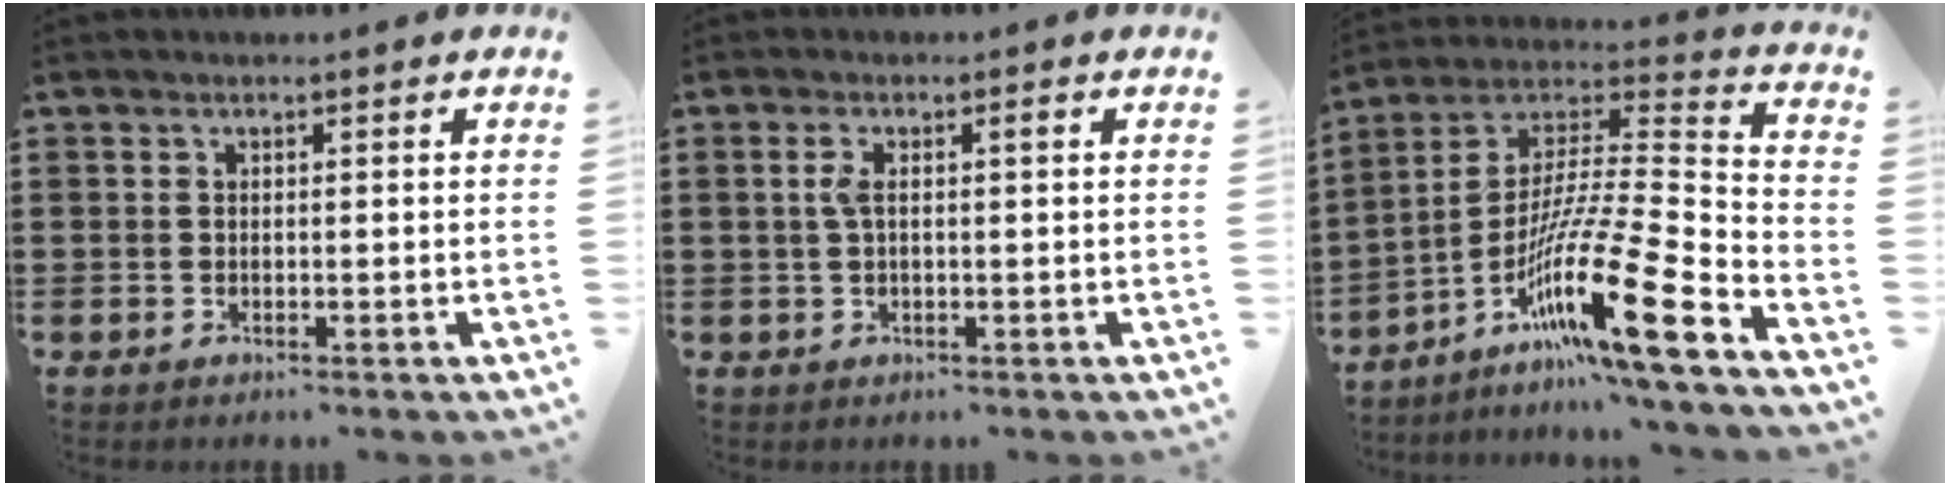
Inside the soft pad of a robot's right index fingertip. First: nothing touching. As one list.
[{"total": 2.7, "force": [0.3, 0.5, 2.6], "torque": [-0.057, -0.003, 0.000]}, {"total": 17.8, "force": [-10.0, 1.5, 14.7], "torque": [-0.270, -0.001, -0.181]}]